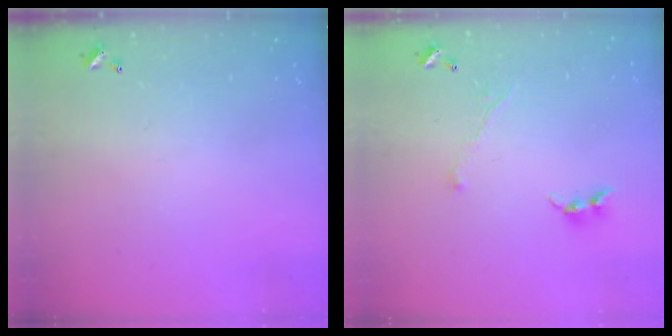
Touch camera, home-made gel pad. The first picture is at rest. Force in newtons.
{"total": 1.3, "press": 1.2, "slide": 0.5}